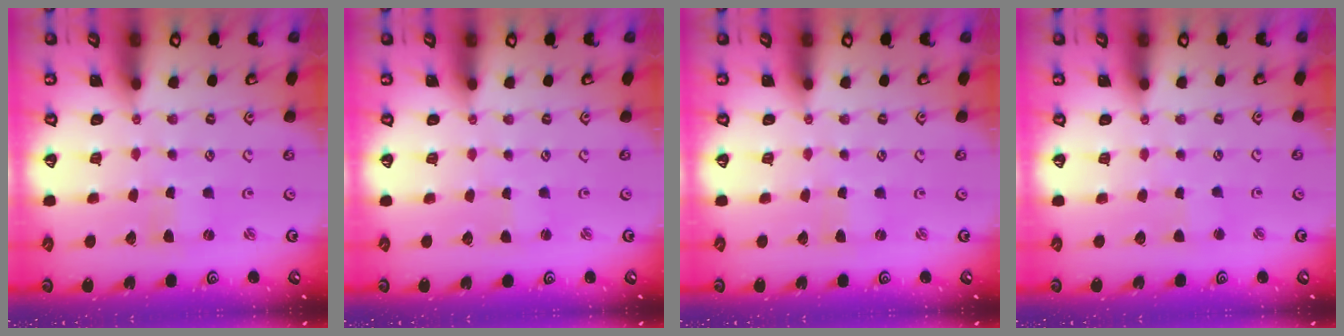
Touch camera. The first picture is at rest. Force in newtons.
{"total": 0.0}
{"total": 0.0}
{"total": 1.8, "press": 1.8, "slide": 0.2}